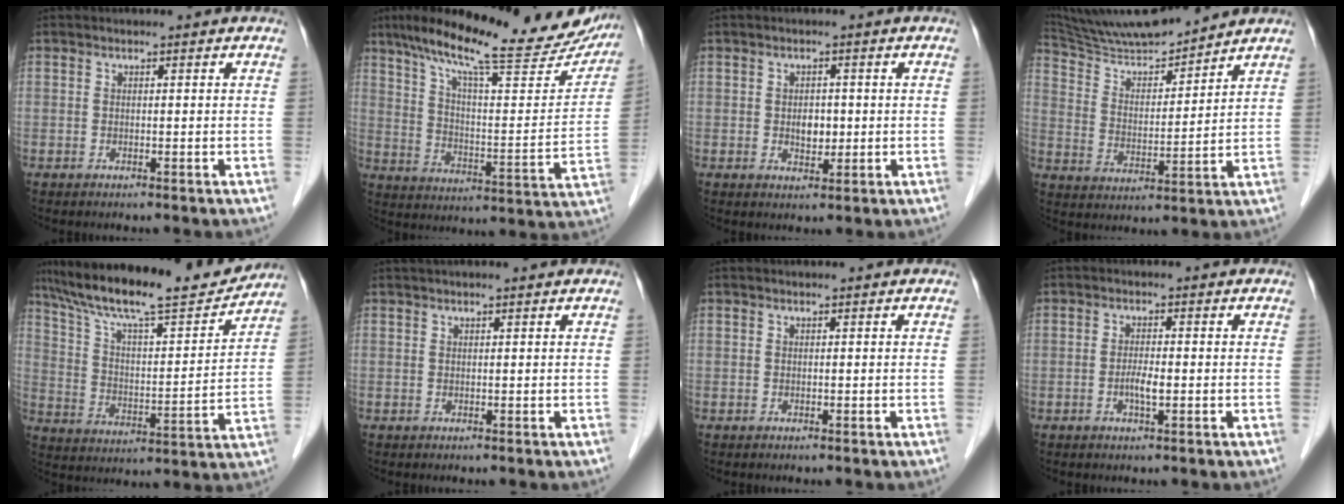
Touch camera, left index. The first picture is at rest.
{"total": 26.1, "force": [21.7, 4.5, 13.8], "torque": [-0.221, -0.007, 0.296]}
{"total": 2.7, "force": [0.0, 1.8, 2.0], "torque": [-0.032, 0.000, 0.004]}
{"total": 13.9, "force": [13.2, 0.6, 4.2], "torque": [-0.082, 0.006, 0.242]}
{"total": 20.3, "force": [17.9, 1.9, 9.4], "torque": [-0.168, 0.003, 0.284]}
{"total": 3.9, "force": [3.4, 0.1, 1.8], "torque": [-0.021, 0.033, 0.047]}
{"total": 0.0}
{"total": 2.2, "force": [-0.6, 0.4, 2.1], "torque": [-0.041, 0.000, -0.010]}